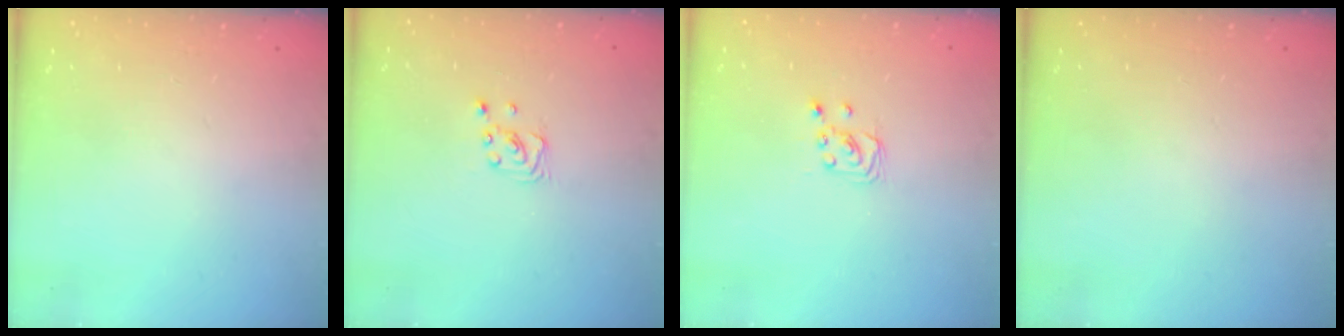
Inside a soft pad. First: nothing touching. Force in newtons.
{"total": 2.3, "press": 2.3, "slide": 0.2}
{"total": 2.3, "press": 2.2, "slide": 0.3}
{"total": 0.0}